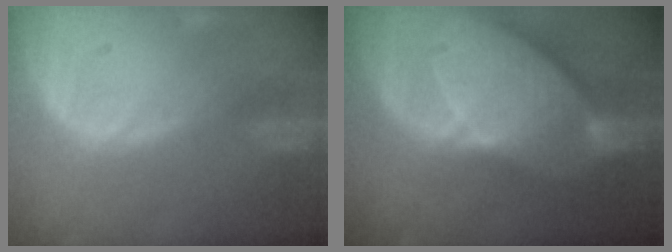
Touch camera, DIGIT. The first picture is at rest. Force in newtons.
{"total": 10.7, "press": 9.4, "slide": 5.1}